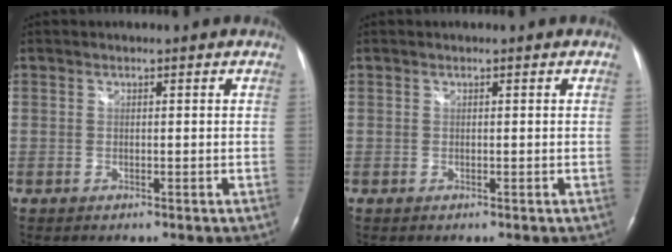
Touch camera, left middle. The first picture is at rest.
{"total": 0.0}